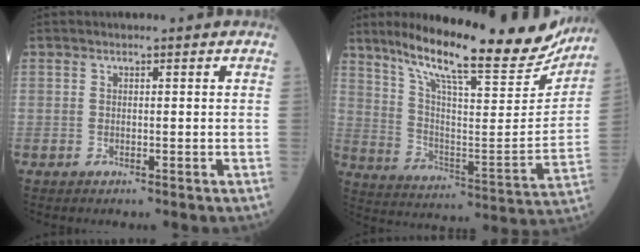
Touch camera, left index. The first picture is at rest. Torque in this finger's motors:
{"motor_torque": [0.08, -0.86, 0.28, 0.14]}